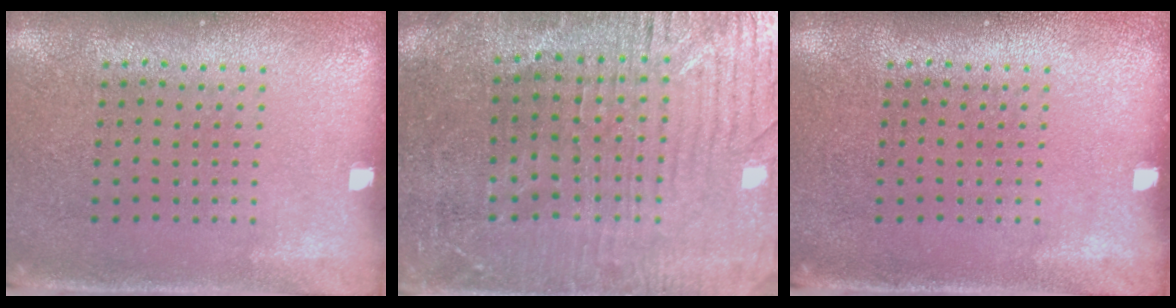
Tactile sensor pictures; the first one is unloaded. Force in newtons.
{"total": 3.3, "press": 3.2, "slide": 0.7}
{"total": 0.0}